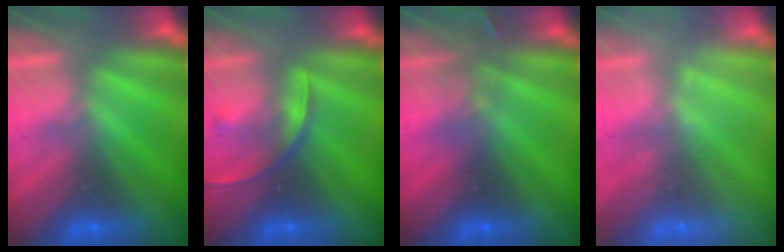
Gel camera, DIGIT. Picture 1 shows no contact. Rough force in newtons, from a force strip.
{"total": 2.5}
{"total": 2.9}
{"total": 2.2}